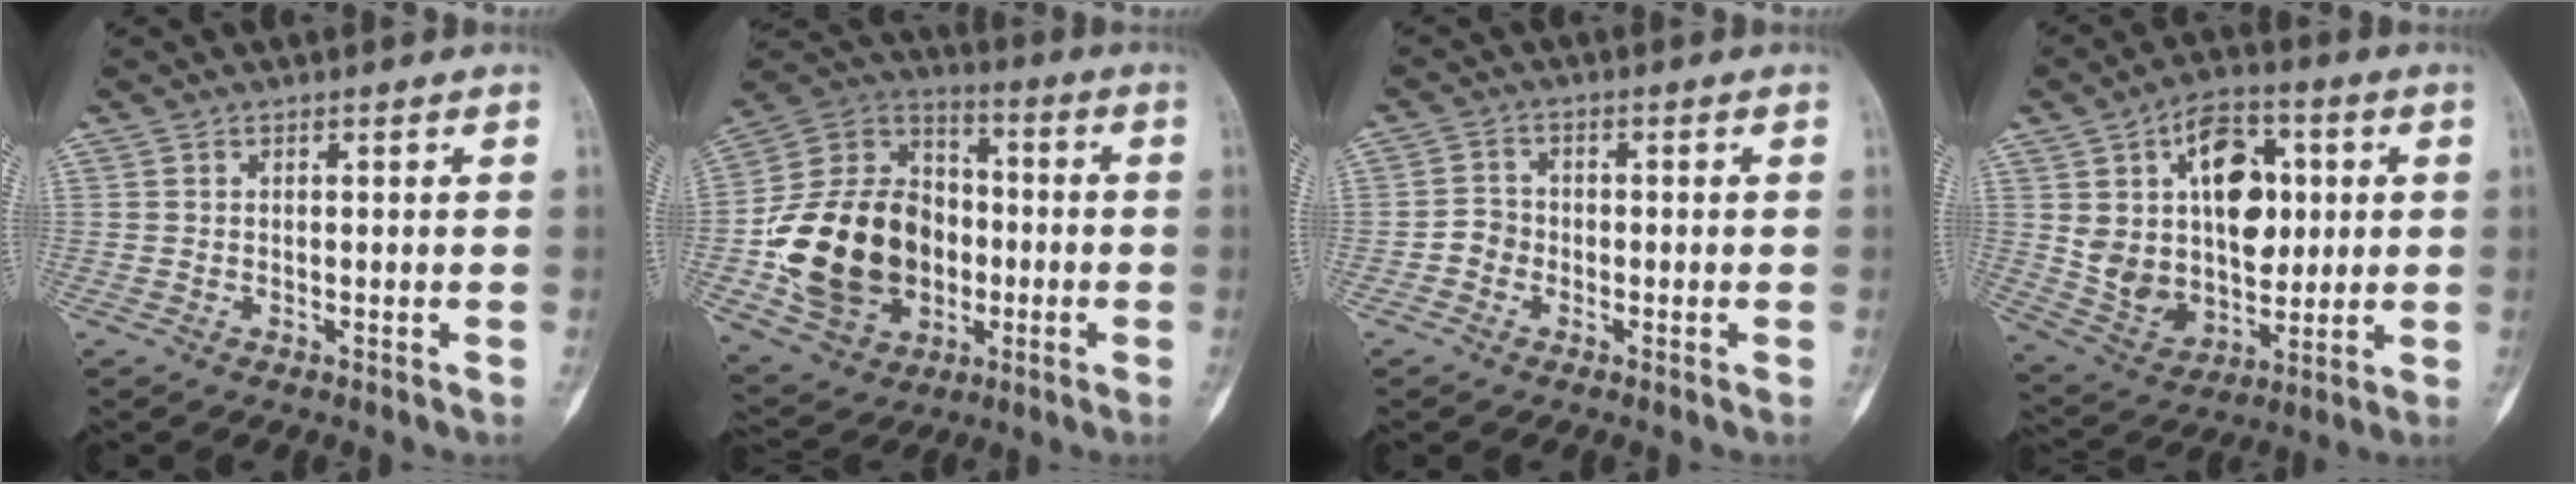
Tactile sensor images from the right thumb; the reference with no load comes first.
{"total": 24.1, "force": [-3.9, 18.7, 14.7], "torque": [-0.245, 0.035, -0.051]}
{"total": 3.0, "force": [-1.2, 2.6, 0.9], "torque": [-0.002, 0.013, -0.030]}
{"total": 19.3, "force": [4.2, 12.5, 14.1], "torque": [-0.183, -0.002, 0.083]}